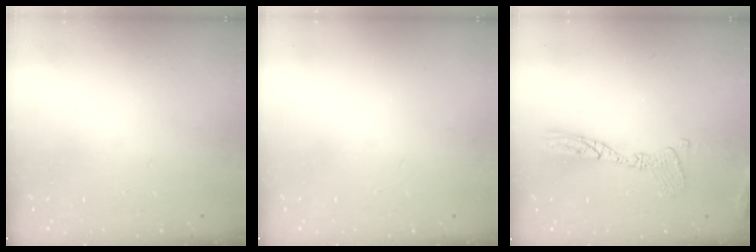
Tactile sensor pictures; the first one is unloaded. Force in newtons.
{"total": 1.0, "press": 0.0, "slide": 1.0}
{"total": 12.4, "press": 12.4, "slide": 1.1}